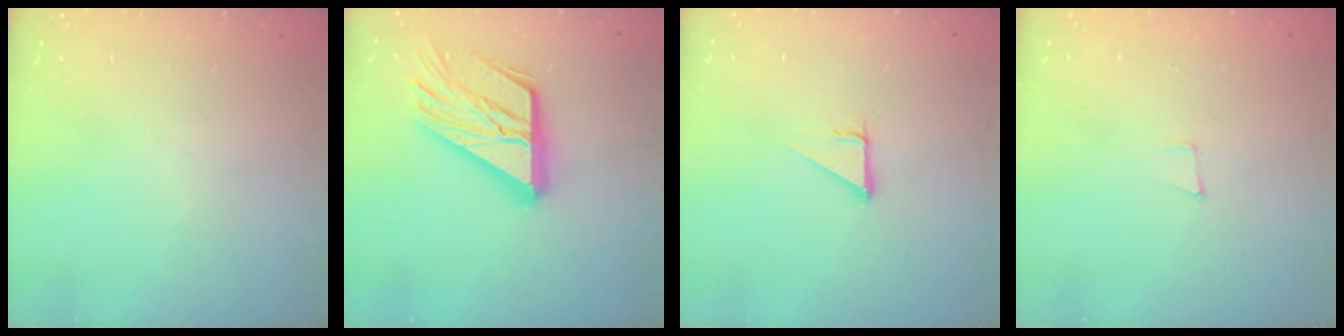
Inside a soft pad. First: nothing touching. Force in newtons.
{"total": 21.7, "press": 21.6, "slide": 2.2}
{"total": 2.9, "press": 2.9, "slide": 0.1}
{"total": 4.6, "press": 3.6, "slide": 2.9}